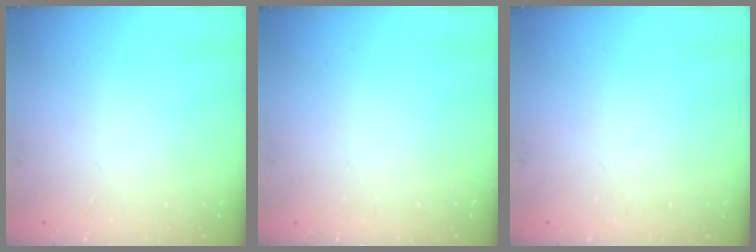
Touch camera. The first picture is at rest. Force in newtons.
{"total": 0.0}
{"total": 0.0}